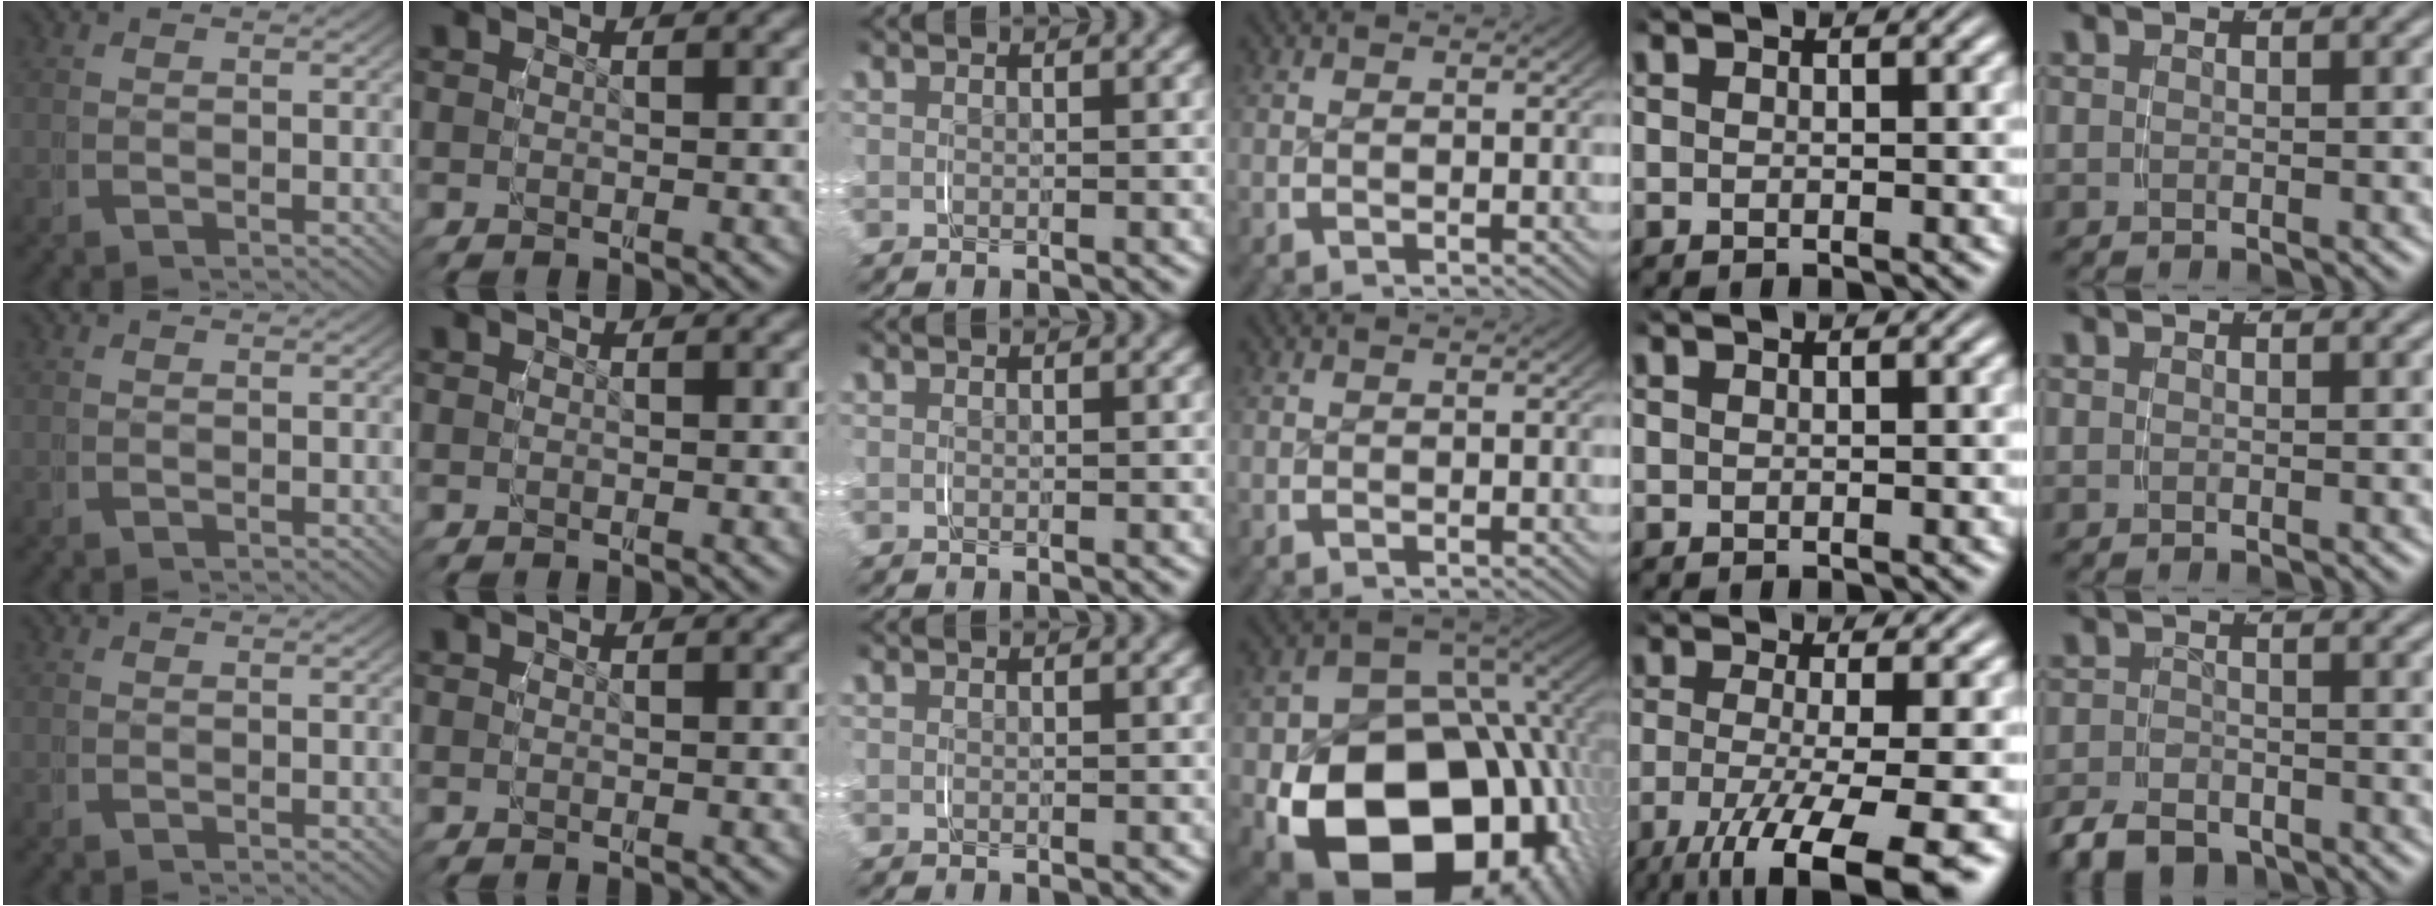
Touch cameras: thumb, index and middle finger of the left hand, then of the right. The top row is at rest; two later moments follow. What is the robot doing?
{"motion": "grasp_and_lifting", "object": "paper plate"}